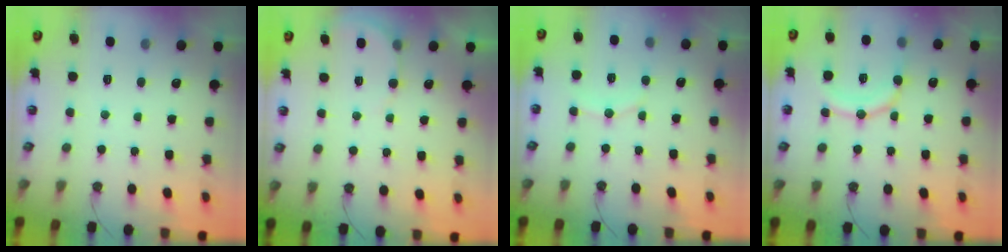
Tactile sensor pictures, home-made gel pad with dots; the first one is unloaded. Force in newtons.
{"total": 3.6, "press": 3.5, "slide": 1.1}
{"total": 7.2, "press": 6.7, "slide": 2.6}
{"total": 14.6, "press": 14.4, "slide": 2.6}